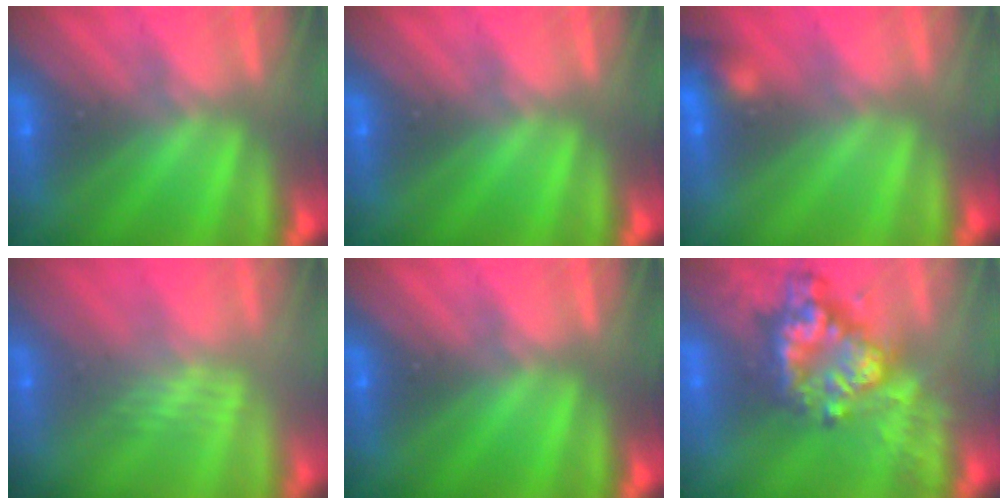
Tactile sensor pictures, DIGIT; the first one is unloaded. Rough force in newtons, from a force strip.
{"total": 0.0}
{"total": 3.0}
{"total": 2.4}
{"total": 0.0}
{"total": 6.8}